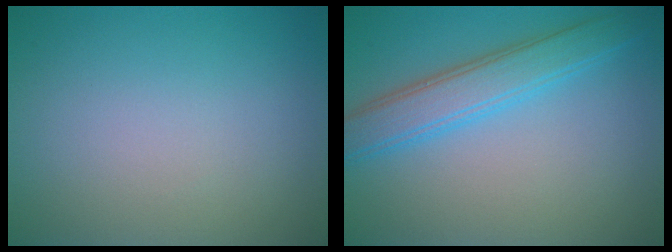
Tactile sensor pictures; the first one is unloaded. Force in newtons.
{"total": 4.2, "press": 4.2, "slide": 0.2}